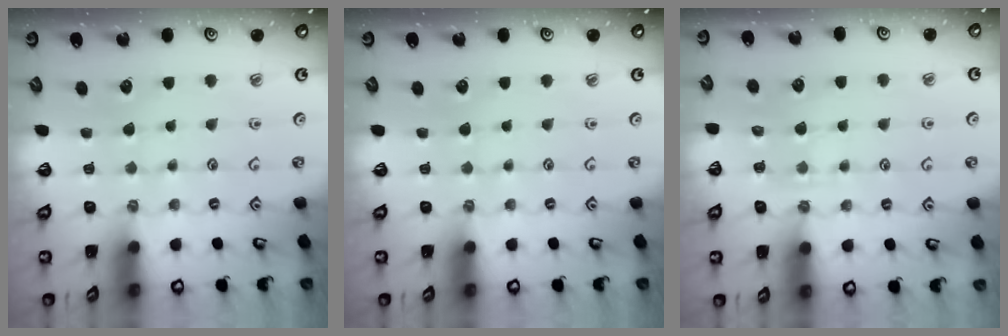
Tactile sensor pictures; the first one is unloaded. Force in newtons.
{"total": 0.0}
{"total": 4.8, "press": 4.8, "slide": 0.7}